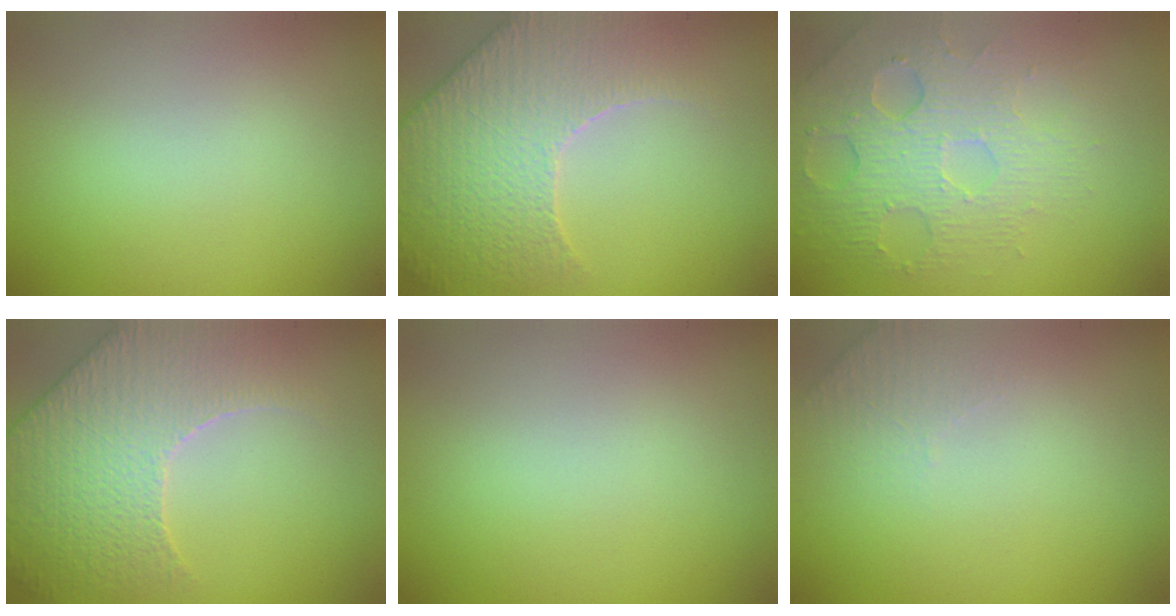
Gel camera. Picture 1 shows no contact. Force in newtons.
{"total": 6.5, "press": 5.6, "slide": 3.3}
{"total": 5.1, "press": 4.2, "slide": 2.9}
{"total": 6.5, "press": 5.6, "slide": 3.3}
{"total": 0.0}
{"total": 1.6, "press": 1.5, "slide": 0.4}